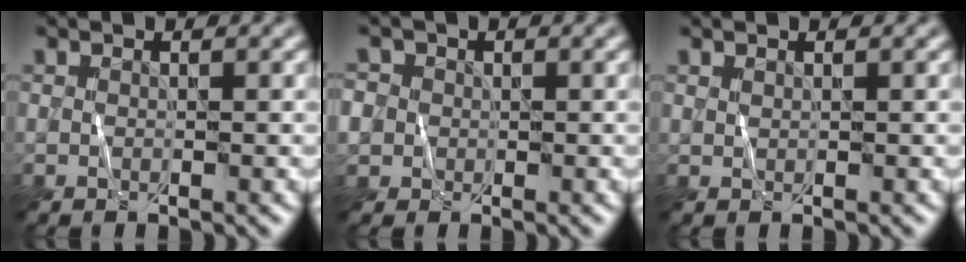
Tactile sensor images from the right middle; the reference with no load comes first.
{"total": 4.2, "force": [0.3, 4.0, 1.3], "torque": [-0.022, 0.028, -0.020]}
{"total": 0.5, "force": [0.5, 0.1, 0.0], "torque": [0.001, 0.002, 0.011]}